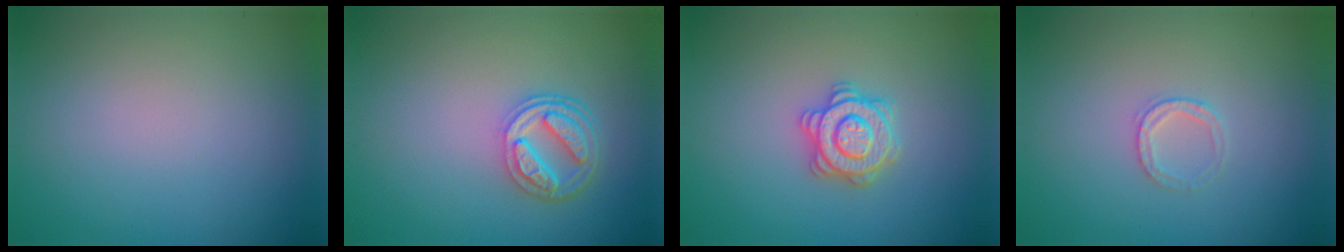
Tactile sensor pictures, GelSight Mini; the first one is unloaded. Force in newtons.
{"total": 4.2, "press": 3.2, "slide": 2.7}
{"total": 3.1, "press": 3.0, "slide": 0.5}
{"total": 1.4, "press": 1.3, "slide": 0.2}